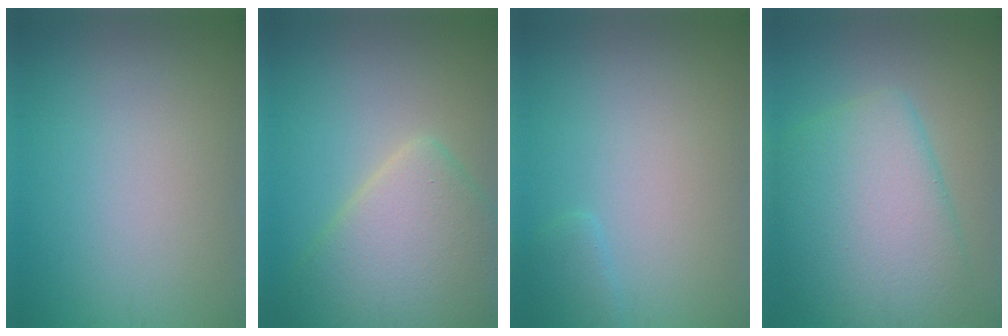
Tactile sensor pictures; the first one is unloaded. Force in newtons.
{"total": 6.9, "press": 6.9, "slide": 0.3}
{"total": 1.0, "press": 1.0, "slide": 0.1}
{"total": 9.0, "press": 9.0, "slide": 0.3}